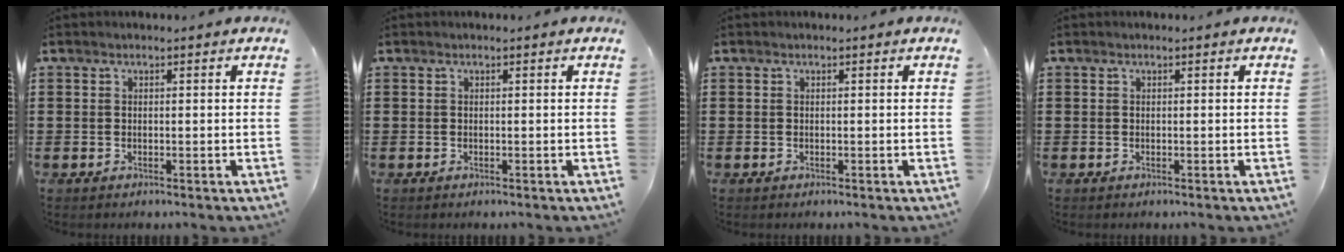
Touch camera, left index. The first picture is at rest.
{"total": 0.0}
{"total": 0.0}
{"total": 0.0}